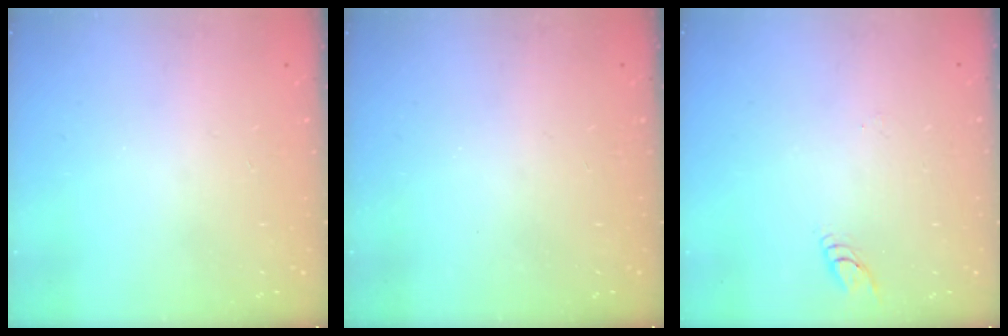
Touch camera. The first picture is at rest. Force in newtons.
{"total": 0.0}
{"total": 3.7, "press": 3.6, "slide": 0.3}